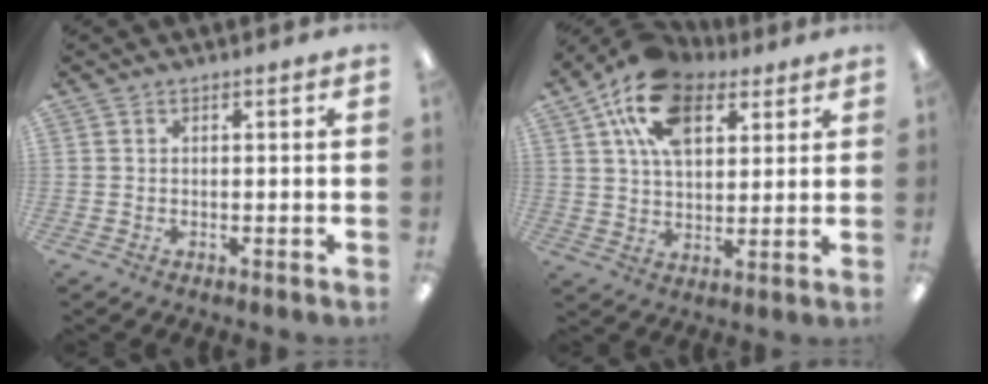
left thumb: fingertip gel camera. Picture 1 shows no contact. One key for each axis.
{"total": 16.2, "fx": 8.6, "fy": 9.3, "fz": 10.1, "tx": -0.189, "ty": -0.009, "tz": 0.158}